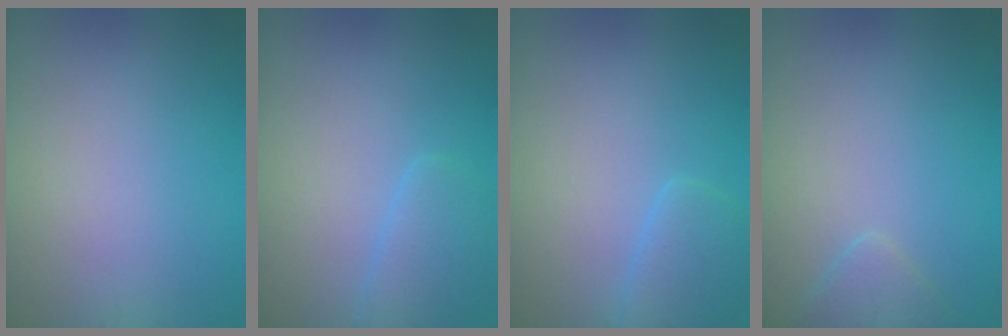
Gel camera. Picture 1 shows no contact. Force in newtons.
{"total": 2.3, "press": 2.3, "slide": 0.2}
{"total": 2.3, "press": 2.3, "slide": 0.1}
{"total": 1.7, "press": 1.7, "slide": 0.1}